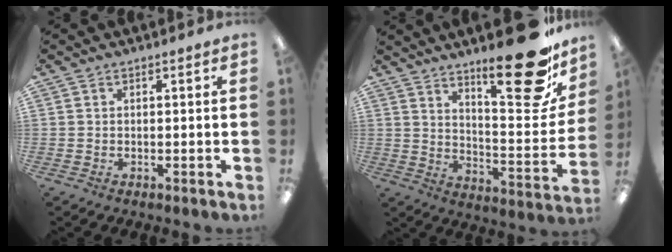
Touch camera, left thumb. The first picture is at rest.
{"total": 22.4, "force": [15.8, 6.8, 14.3], "torque": [-0.180, -0.120, 0.252]}